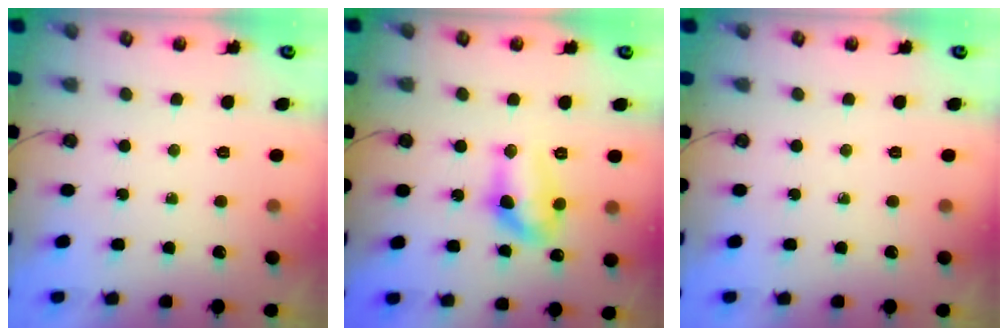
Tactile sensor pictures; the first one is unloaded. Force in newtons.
{"total": 11.7, "press": 11.7, "slide": 1.0}
{"total": 0.0}